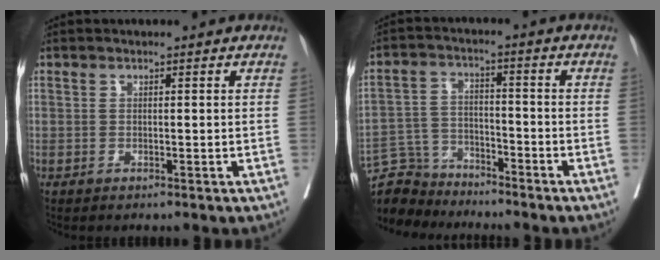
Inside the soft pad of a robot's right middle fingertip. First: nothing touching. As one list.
[{"total": 7.8, "force": [-7.3, 2.3, -1.0], "torque": [0.013, 0.016, -0.142]}]